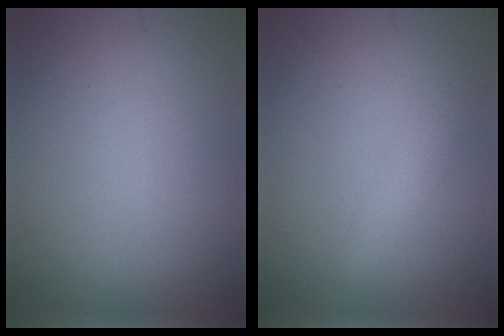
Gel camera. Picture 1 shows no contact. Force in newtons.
{"total": 2.2, "press": 2.2, "slide": 0.1}